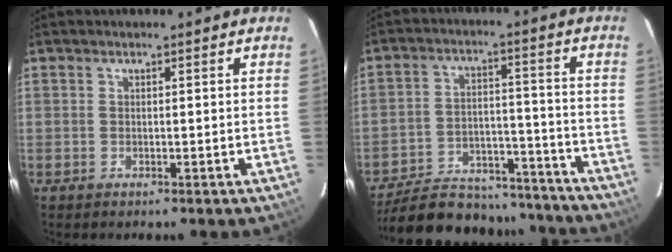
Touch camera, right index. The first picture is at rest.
{"total": 25.5, "force": [-22.3, 8.8, 8.8], "torque": [-0.180, 0.022, -0.299]}